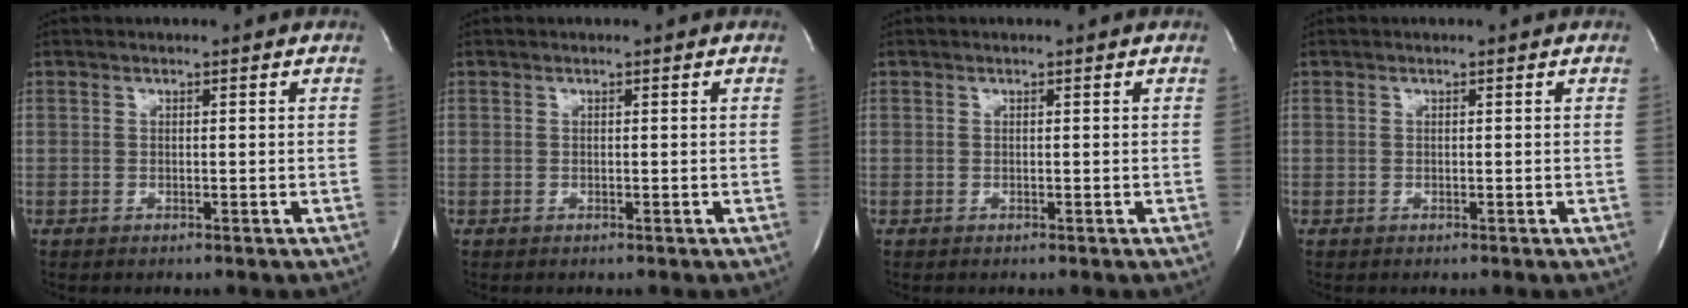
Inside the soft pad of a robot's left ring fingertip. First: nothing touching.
{"total": 0.0}
{"total": 0.0}
{"total": 0.0}